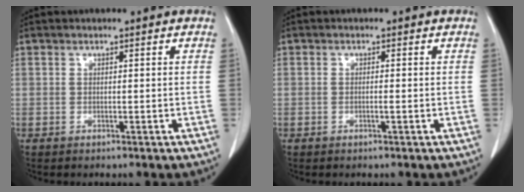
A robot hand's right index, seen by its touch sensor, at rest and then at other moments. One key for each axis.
{"total": 0.7, "fx": -0.3, "fy": 0.0, "fz": 0.7, "tx": -0.014, "ty": 0.001, "tz": -0.004}